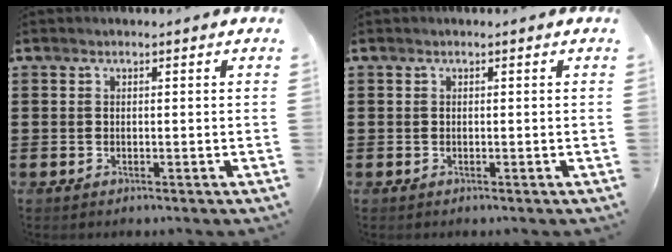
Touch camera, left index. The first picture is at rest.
{"total": 0.0}